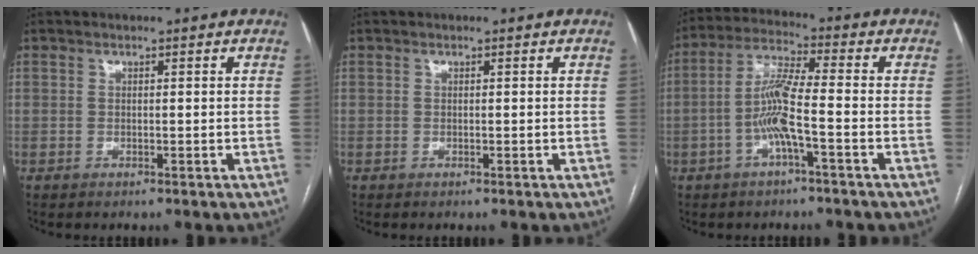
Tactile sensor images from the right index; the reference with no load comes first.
{"total": 0.0}
{"total": 7.8, "force": [-2.3, 0.5, 7.5], "torque": [-0.155, 0.014, -0.048]}